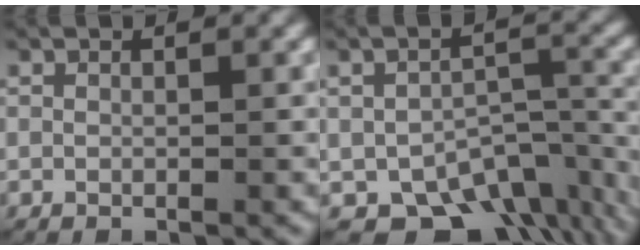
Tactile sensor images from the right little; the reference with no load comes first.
{"total": 10.0, "force": [-6.3, 6.2, 4.7], "torque": [-0.054, -0.018, -0.097]}